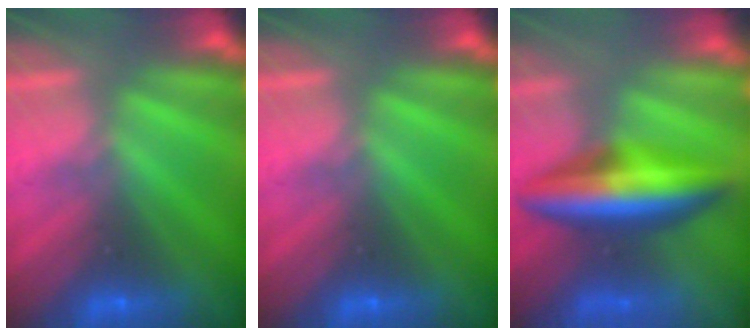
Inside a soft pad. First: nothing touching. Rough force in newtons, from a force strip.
{"total": 0.0}
{"total": 8.5}